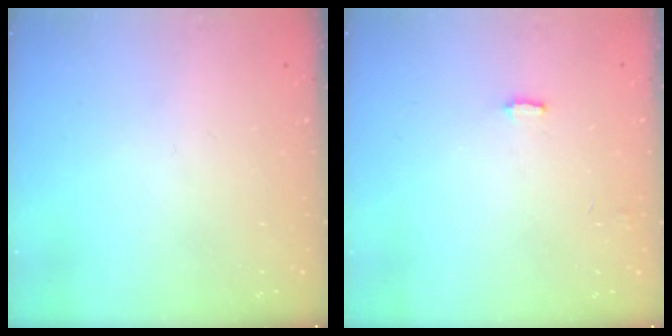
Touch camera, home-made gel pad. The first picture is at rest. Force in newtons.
{"total": 4.2, "press": 4.2, "slide": 0.3}